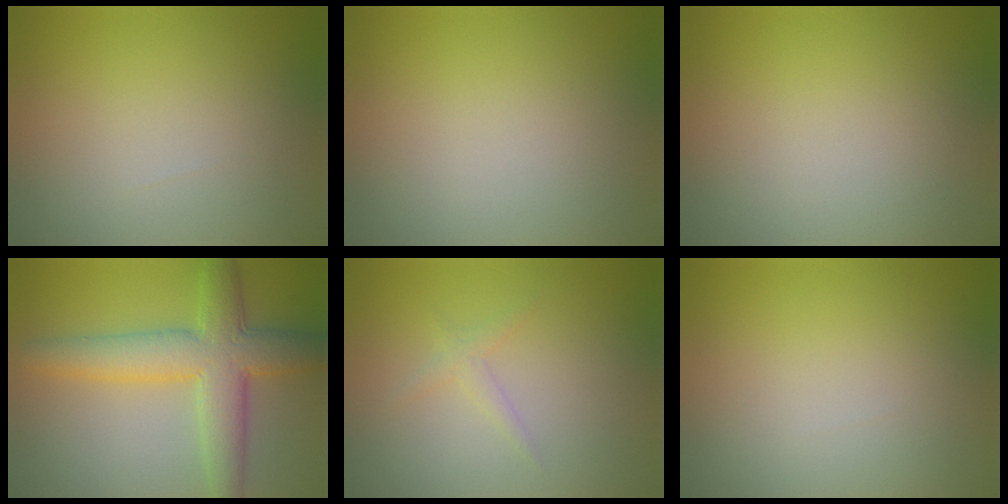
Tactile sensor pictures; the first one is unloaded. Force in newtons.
{"total": 0.0}
{"total": 0.0}
{"total": 6.7, "press": 6.7, "slide": 0.1}
{"total": 1.1, "press": 1.1, "slide": 0.0}
{"total": 0.0}